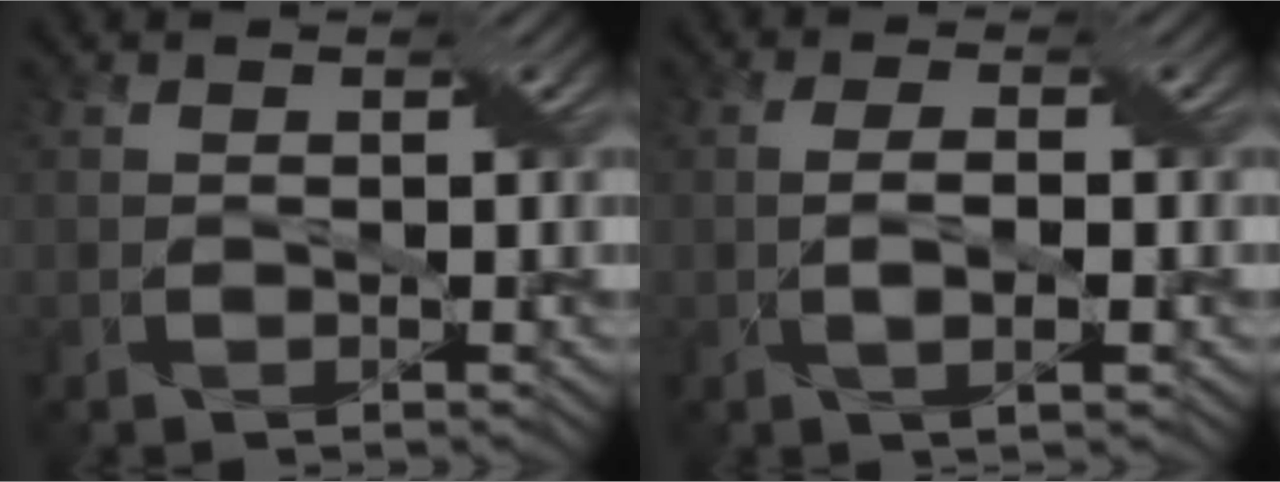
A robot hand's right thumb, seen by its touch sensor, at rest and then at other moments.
{"total": 3.0, "force": [-0.5, 0.7, 2.8], "torque": [-0.061, 0.002, -0.008]}